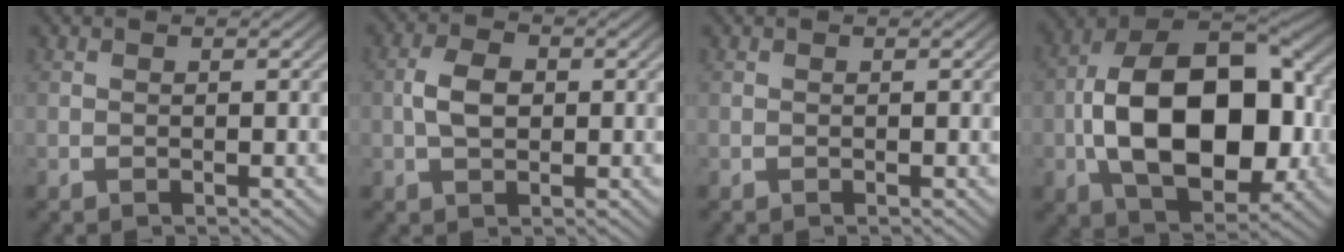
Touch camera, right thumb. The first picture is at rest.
{"total": 3.8, "force": [0.2, 2.4, 2.9], "torque": [-0.057, -0.005, 0.006]}
{"total": 0.0}
{"total": 19.9, "force": [-1.5, 12.7, 15.2], "torque": [-0.305, -0.063, 0.008]}